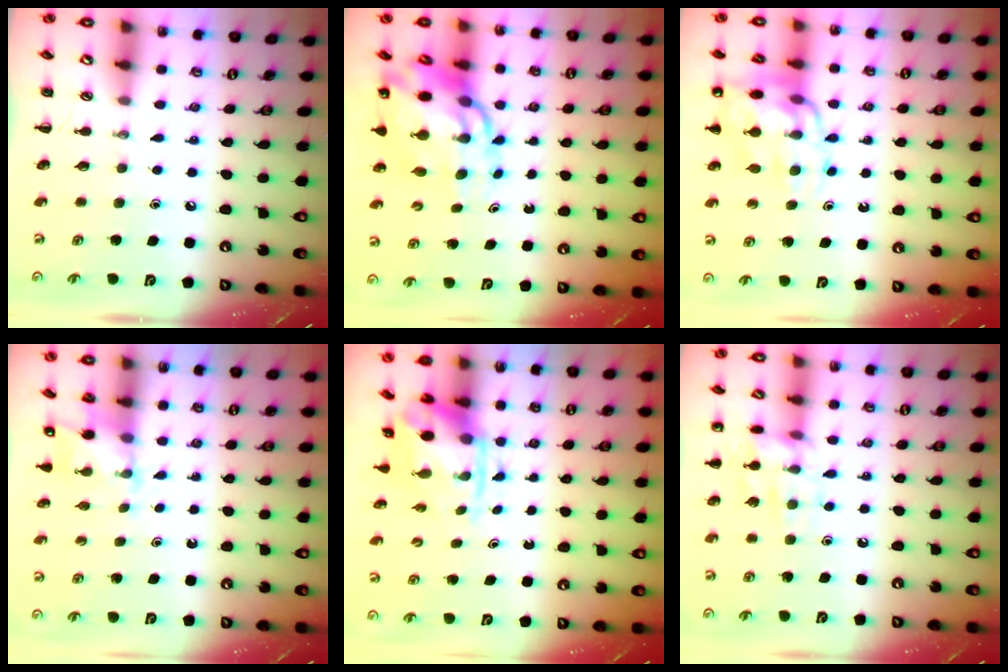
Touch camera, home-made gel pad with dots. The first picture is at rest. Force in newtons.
{"total": 13.0, "press": 12.5, "slide": 3.7}
{"total": 14.0, "press": 13.7, "slide": 2.7}
{"total": 4.6, "press": 4.5, "slide": 1.2}
{"total": 3.6, "press": 3.5, "slide": 0.8}
{"total": 11.3, "press": 11.2, "slide": 1.0}